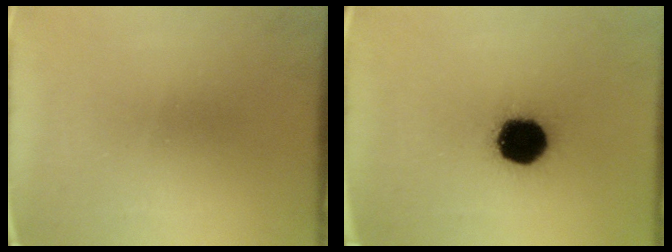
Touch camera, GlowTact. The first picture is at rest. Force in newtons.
{"total": 16.2}